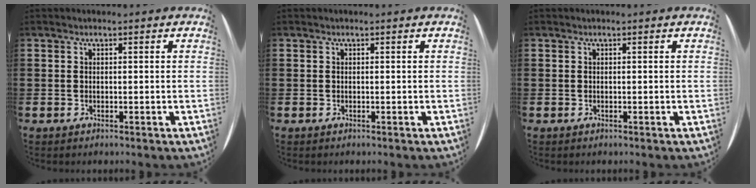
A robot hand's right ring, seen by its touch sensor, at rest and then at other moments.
{"total": 0.0}
{"total": 0.0}